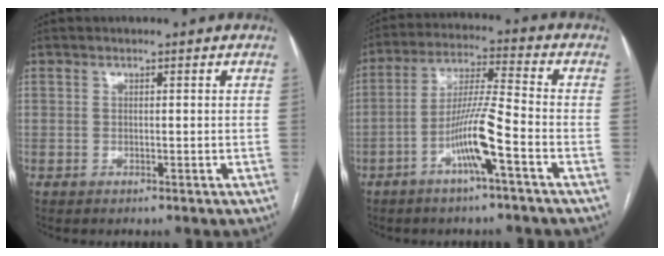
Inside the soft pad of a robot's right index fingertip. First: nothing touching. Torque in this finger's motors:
{"motor_torque": [1.36, -0.68, 0.53, 0.19]}